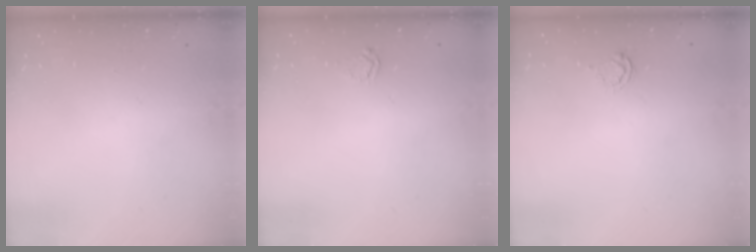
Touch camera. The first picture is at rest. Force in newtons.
{"total": 2.9, "press": 2.9, "slide": 0.3}
{"total": 3.6, "press": 3.5, "slide": 0.5}